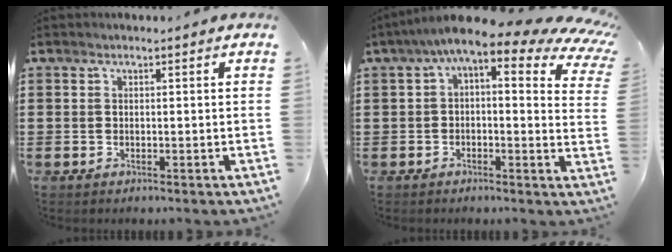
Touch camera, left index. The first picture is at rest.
{"total": 6.4, "force": [3.5, 0.9, 5.3], "torque": [-0.107, -0.027, 0.053]}